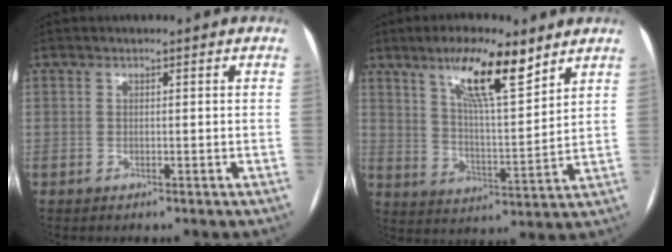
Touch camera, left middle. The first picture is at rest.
{"total": 12.4, "force": [8.0, 2.0, 9.2], "torque": [-0.162, 0.002, 0.139]}